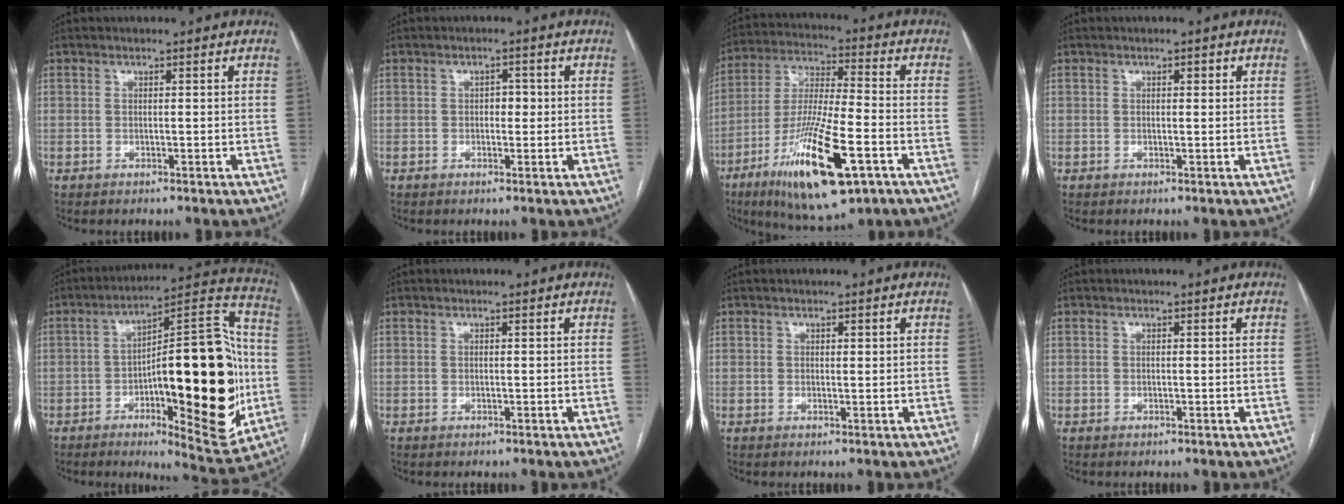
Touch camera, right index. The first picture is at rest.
{"total": 2.0, "force": [0.0, 1.2, 1.5], "torque": [-0.016, 0.006, -0.001]}
{"total": 19.3, "force": [-8.8, 3.6, 16.7], "torque": [-0.328, -0.030, -0.147]}
{"total": 0.9, "force": [0.4, 0.4, 0.7], "torque": [-0.009, 0.002, 0.003]}
{"total": 27.6, "force": [-4.5, 7.2, 26.3], "torque": [-0.350, 0.017, -0.051]}
{"total": 0.0}
{"total": 0.6, "force": [0.3, 0.3, 0.4], "torque": [-0.003, -0.001, 0.004]}
{"total": 0.0}